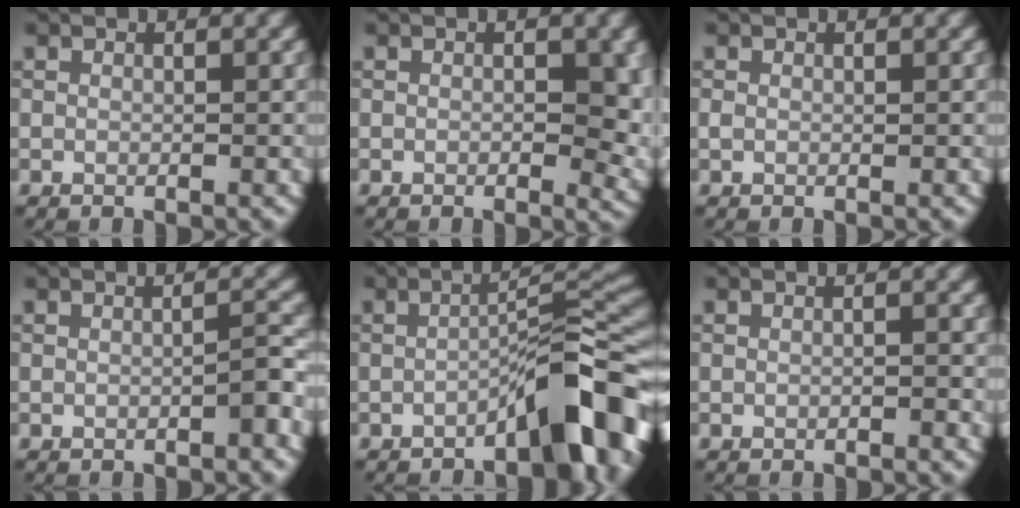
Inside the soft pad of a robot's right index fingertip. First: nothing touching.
{"total": 4.1, "force": [-0.1, 2.0, 3.6], "torque": [-0.033, -0.002, -0.002]}
{"total": 0.6, "force": [-0.1, 0.5, 0.4], "torque": [-0.008, -0.002, -0.001]}
{"total": 1.5, "force": [-0.8, 0.1, 1.2], "torque": [-0.020, 0.009, -0.014]}
{"total": 7.7, "force": [-3.9, 1.6, 6.4], "torque": [-0.082, 0.022, -0.065]}
{"total": 0.6, "force": [-0.3, 0.1, 0.4], "torque": [-0.007, 0.002, -0.006]}